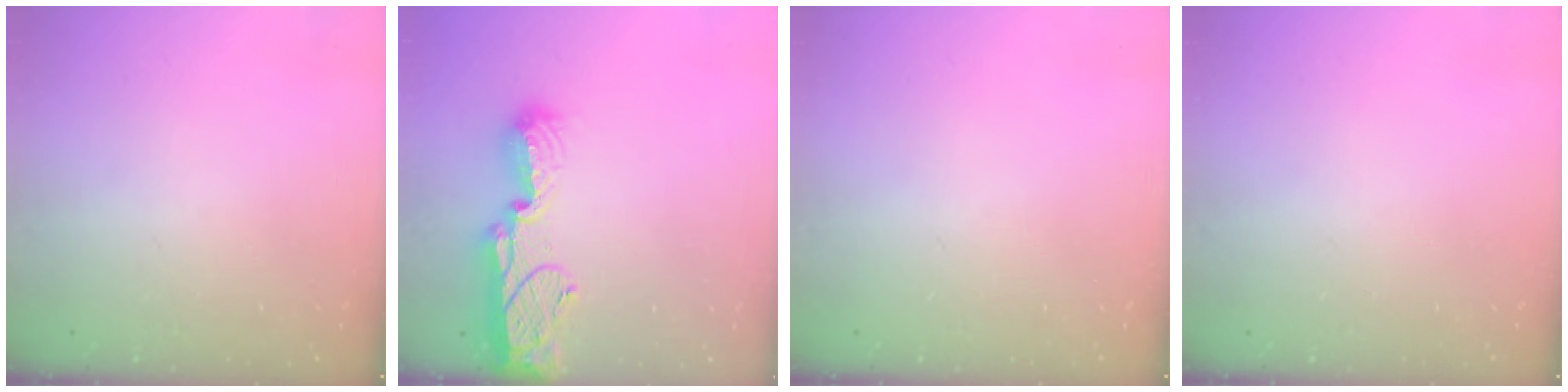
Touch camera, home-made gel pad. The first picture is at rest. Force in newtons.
{"total": 15.4, "press": 14.2, "slide": 6.0}
{"total": 0.0}
{"total": 0.0}